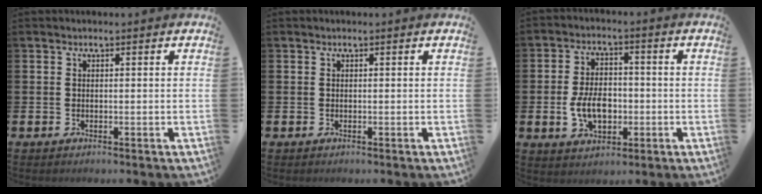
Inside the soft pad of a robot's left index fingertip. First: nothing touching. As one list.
[{"total": 0.0}, {"total": 6.3, "force": [-1.2, 4.1, 4.7], "torque": [-0.091, 0.003, -0.026]}]